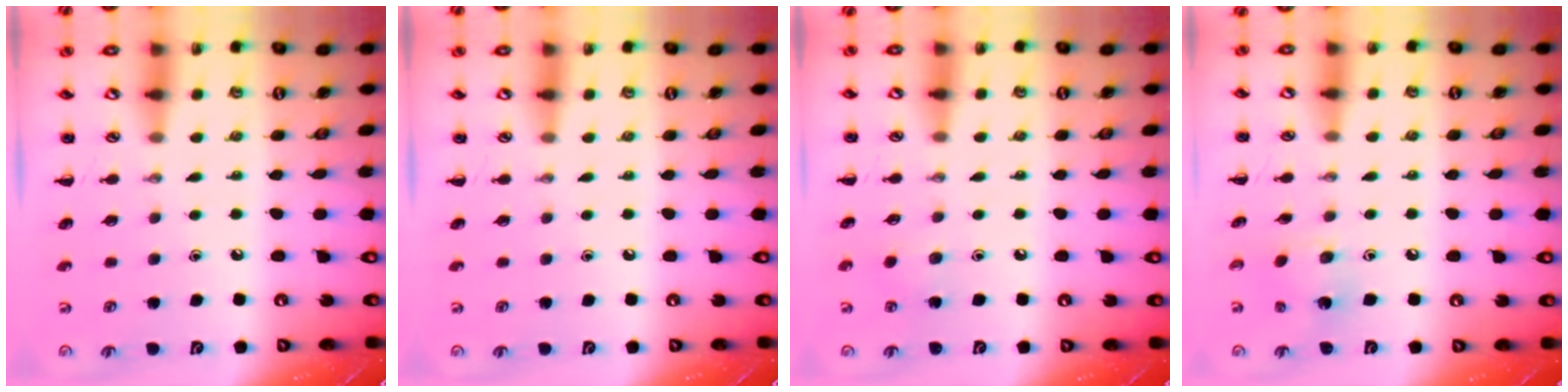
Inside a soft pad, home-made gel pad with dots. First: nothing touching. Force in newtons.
{"total": 0.0}
{"total": 3.6, "press": 3.5, "slide": 0.9}
{"total": 2.8, "press": 2.8, "slide": 0.5}